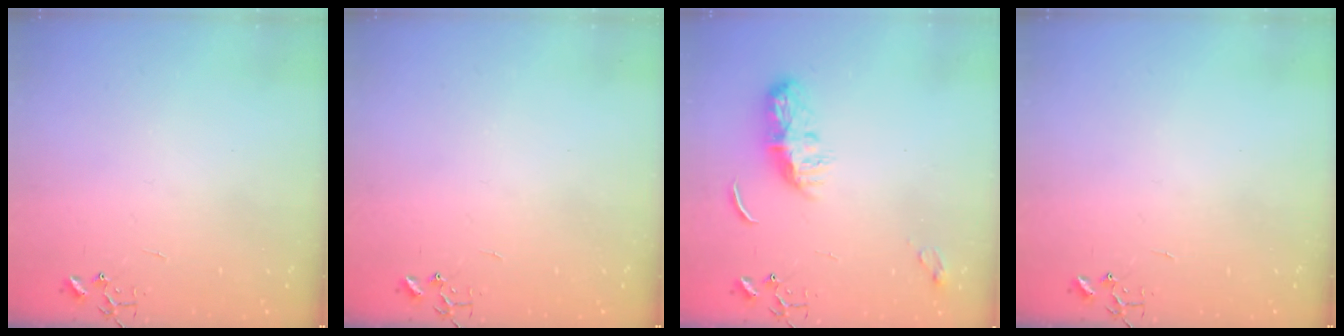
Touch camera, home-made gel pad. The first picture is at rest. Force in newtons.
{"total": 0.0}
{"total": 8.2, "press": 8.2, "slide": 0.4}
{"total": 0.0}